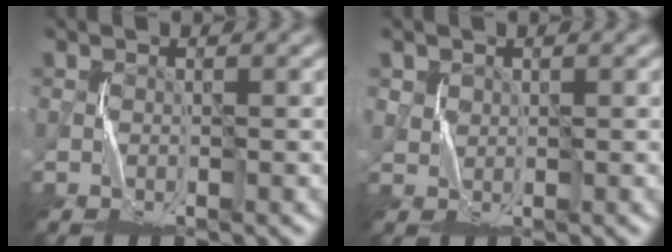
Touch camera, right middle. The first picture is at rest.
{"total": 1.0, "force": [0.6, 0.7, -0.1], "torque": [-0.009, -0.007, 0.018]}